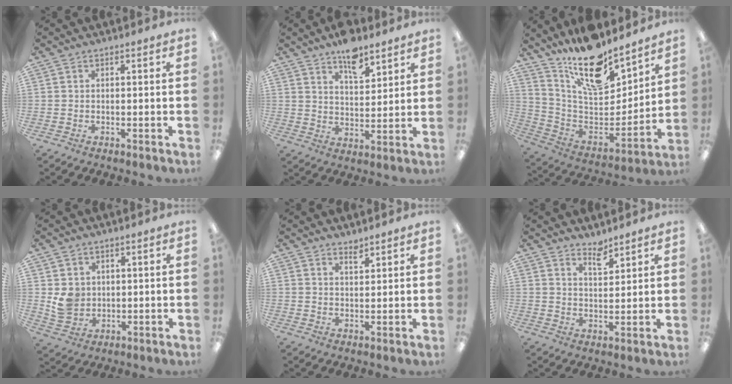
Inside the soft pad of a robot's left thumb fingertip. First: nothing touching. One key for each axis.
{"total": 8.9, "fx": 6.7, "fy": 3.9, "fz": 4.3, "tx": -0.055, "ty": -0.039, "tz": 0.116}
{"total": 18.5, "fx": 15.0, "fy": 6.6, "fz": 8.7, "tx": -0.153, "ty": -0.110, "tz": 0.262}
{"total": 5.5, "fx": 1.5, "fy": 4.9, "fz": 1.9, "tx": -0.020, "ty": 0.001, "tz": 0.030}
{"total": 2.2, "fx": 2.2, "fy": 0.4, "fz": 0.4, "tx": -0.003, "ty": -0.012, "tz": 0.039}
{"total": 4.5, "fx": 4.0, "fy": 1.3, "fz": 1.6, "tx": -0.015, "ty": -0.029, "tz": 0.069}